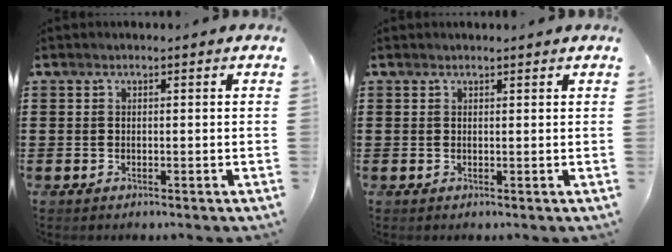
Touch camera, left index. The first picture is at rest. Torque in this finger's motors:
{"motor_torque": [0.06, 0.02, 0.03, 0.00]}